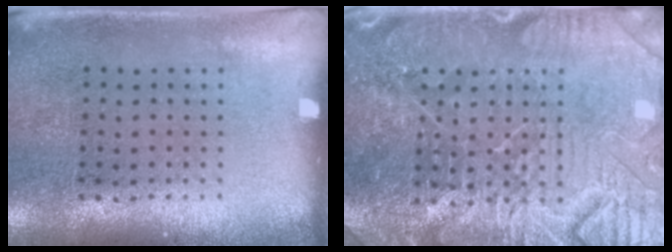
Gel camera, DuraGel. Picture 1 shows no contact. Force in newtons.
{"total": 4.7, "press": 4.6, "slide": 1.0}